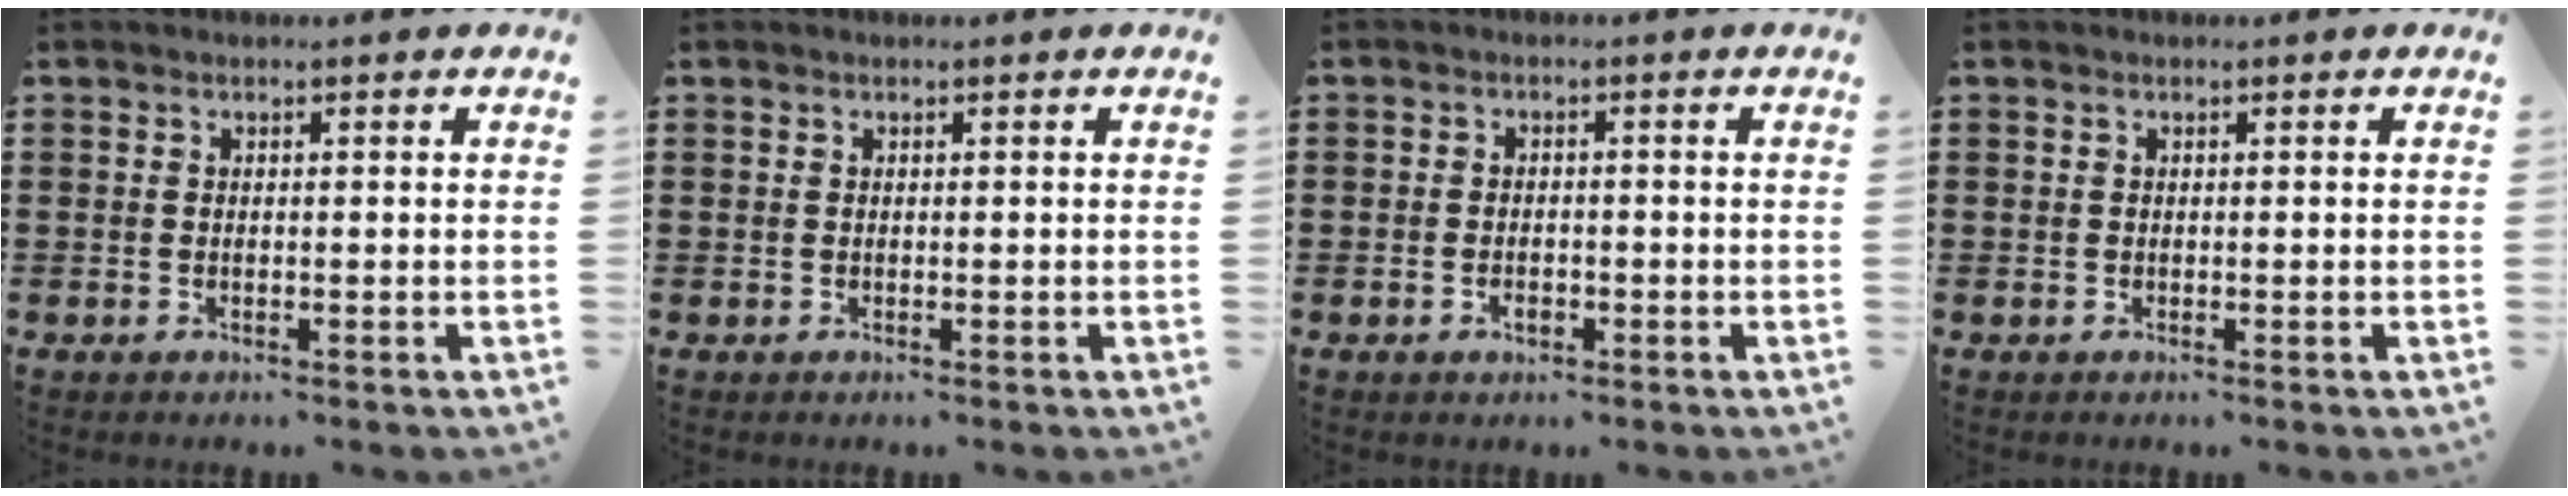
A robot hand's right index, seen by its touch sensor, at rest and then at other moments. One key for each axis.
{"total": 0.0}
{"total": 1.7, "fx": -0.8, "fy": 1.0, "fz": 1.2, "tx": -0.023, "ty": 0.001, "tz": -0.015}
{"total": 0.0}